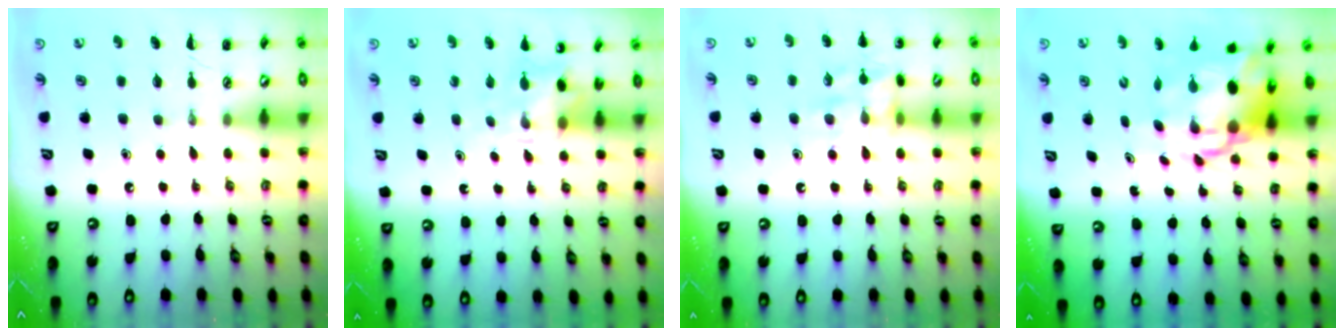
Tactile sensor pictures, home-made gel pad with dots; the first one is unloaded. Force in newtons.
{"total": 4.0, "press": 3.8, "slide": 1.0}
{"total": 12.7, "press": 12.6, "slide": 1.4}
{"total": 9.2, "press": 8.9, "slide": 2.3}